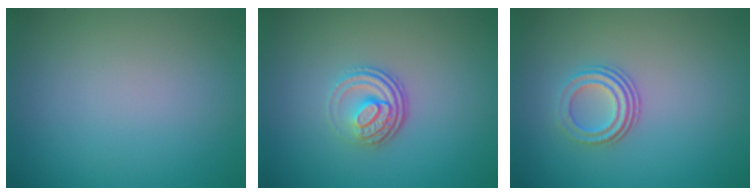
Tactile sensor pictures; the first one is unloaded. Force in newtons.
{"total": 3.5, "press": 2.4, "slide": 2.5}
{"total": 2.8, "press": 2.1, "slide": 1.9}